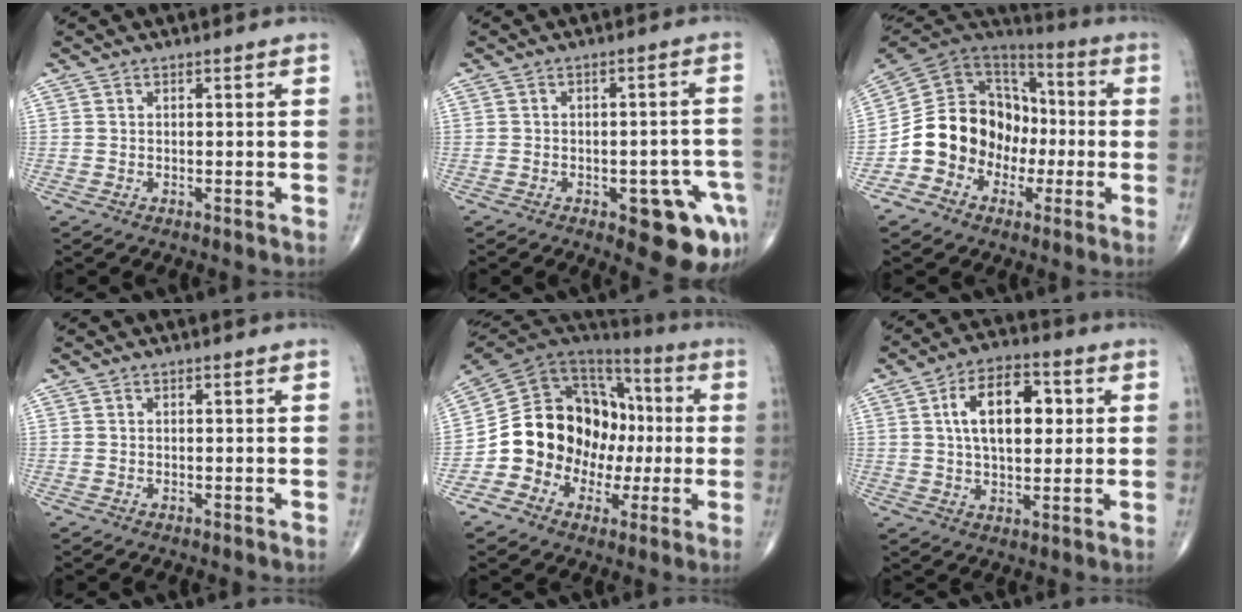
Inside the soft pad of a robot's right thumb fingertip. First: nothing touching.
{"total": 11.4, "force": [-5.1, 4.7, 9.0], "torque": [-0.073, 0.024, -0.055]}
{"total": 16.4, "force": [-4.2, 13.9, 7.6], "torque": [-0.091, 0.073, -0.076]}
{"total": 0.0}
{"total": 19.3, "force": [-2.4, 15.8, 10.9], "torque": [-0.140, 0.063, -0.036]}
{"total": 12.9, "force": [2.7, 7.1, 10.4], "torque": [-0.150, 0.008, 0.041]}